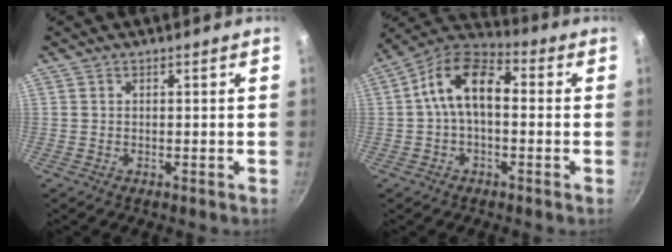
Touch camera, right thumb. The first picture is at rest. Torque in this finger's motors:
{"motor_torque": [-0.20, 1.16, 1.28, 0.07, 0.26]}